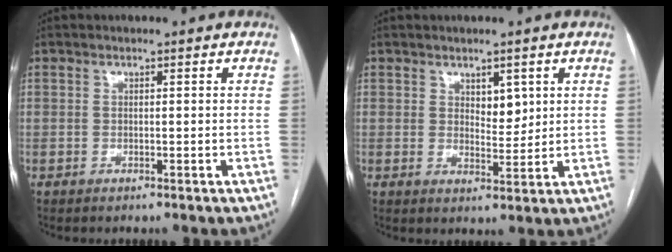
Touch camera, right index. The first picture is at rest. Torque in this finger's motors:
{"motor_torque": [0.08, 0.10, 0.05, 0.03]}